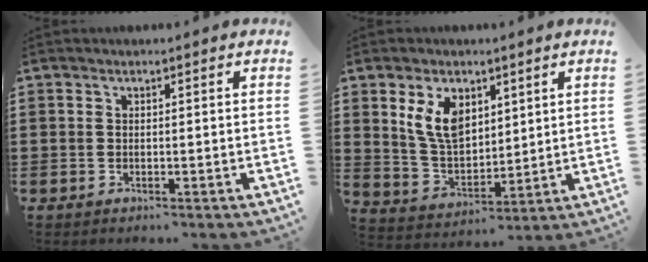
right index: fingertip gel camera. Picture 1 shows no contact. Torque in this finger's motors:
{"motor_torque": [0.79, -0.02, 0.54, 0.15]}